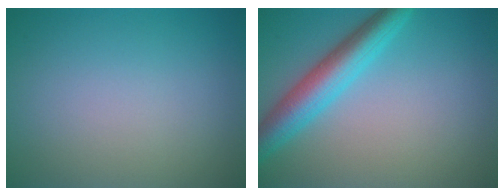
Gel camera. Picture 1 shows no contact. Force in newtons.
{"total": 5.2, "press": 5.2, "slide": 0.2}